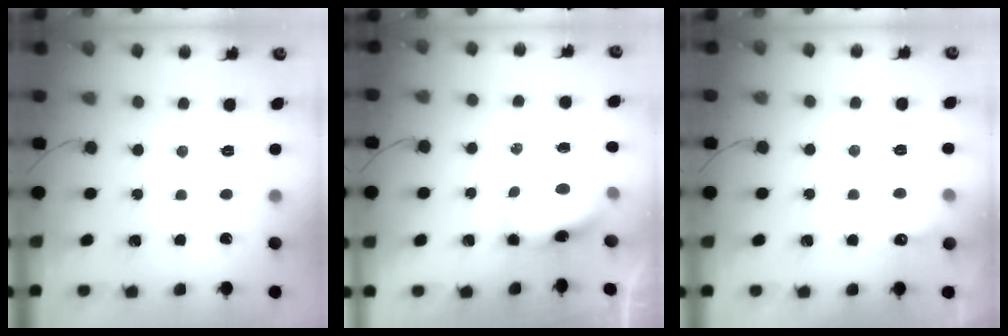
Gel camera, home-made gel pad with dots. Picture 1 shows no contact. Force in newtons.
{"total": 8.1, "press": 8.0, "slide": 0.7}
{"total": 6.8, "press": 6.6, "slide": 1.4}